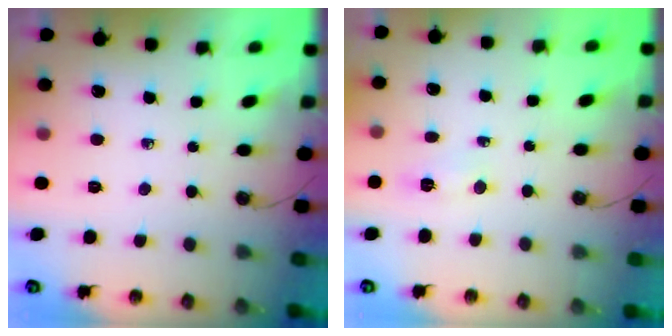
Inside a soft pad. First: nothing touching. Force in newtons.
{"total": 4.7, "press": 4.4, "slide": 1.7}